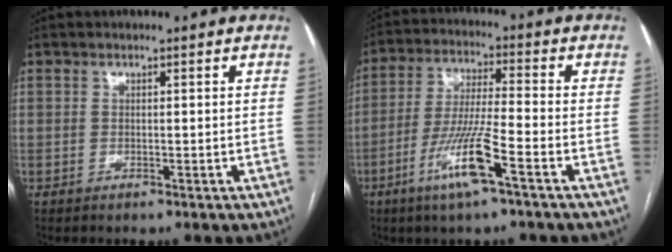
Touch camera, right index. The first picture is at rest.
{"total": 10.4, "force": [-5.1, 0.2, 9.1], "torque": [-0.183, -0.012, -0.099]}